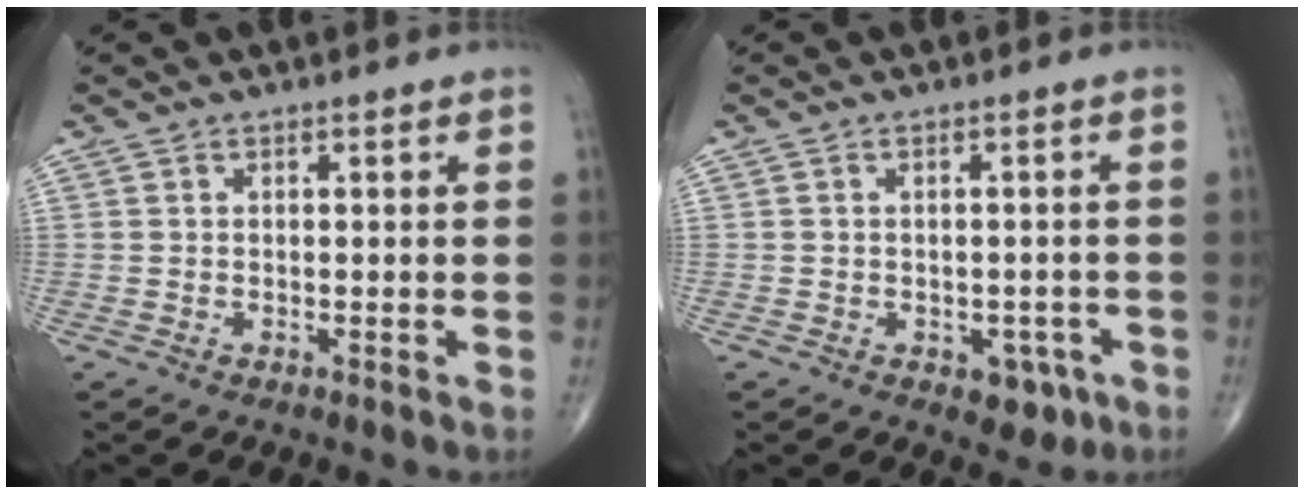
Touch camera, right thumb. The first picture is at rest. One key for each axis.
{"total": 4.7, "fx": -2.1, "fy": 3.1, "fz": 2.8, "tx": -0.012, "ty": 0.009, "tz": -0.022}